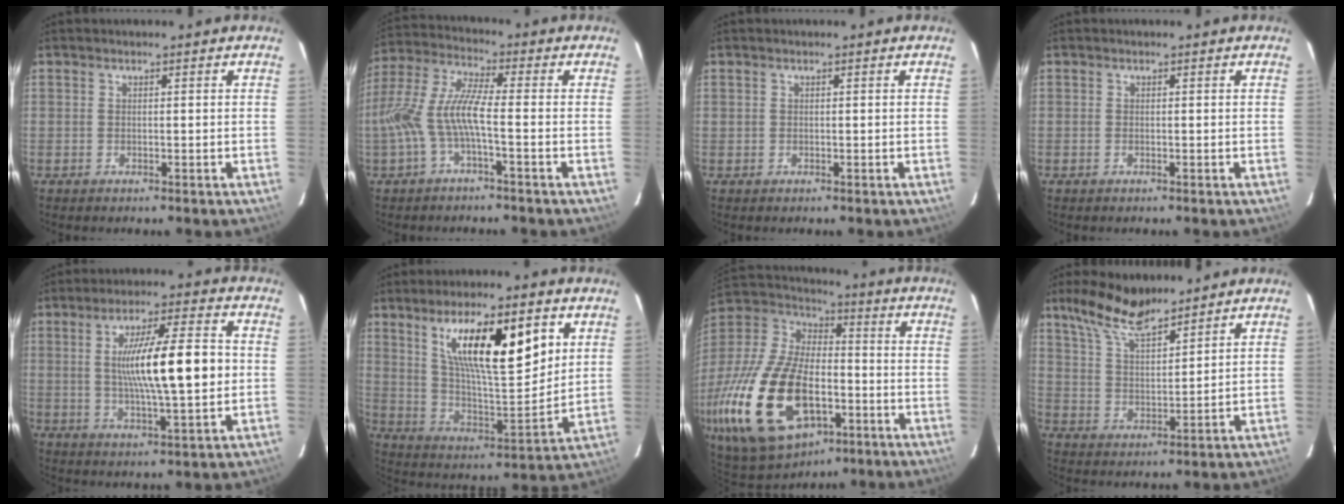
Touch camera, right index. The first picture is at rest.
{"total": 9.9, "force": [-3.0, 1.5, 9.3], "torque": [-0.207, 0.004, -0.057]}
{"total": 0.0}
{"total": 0.0}
{"total": 14.6, "force": [0.6, 2.1, 14.4], "torque": [-0.242, 0.002, 0.015]}
{"total": 19.4, "force": [8.1, 5.7, 16.7], "torque": [-0.265, 0.001, 0.144]}
{"total": 30.9, "force": [-11.3, 16.8, 23.4], "torque": [-0.517, -0.037, -0.185]}
{"total": 9.9, "force": [8.2, 2.6, 5.0], "torque": [-0.101, 0.010, 0.159]}